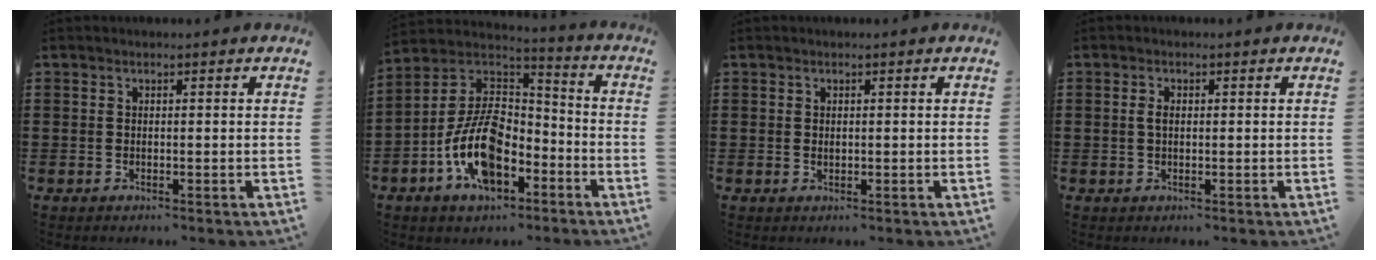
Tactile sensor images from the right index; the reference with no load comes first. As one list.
[{"total": 12.2, "force": [-5.2, 6.9, 8.7], "torque": [-0.208, 0.003, -0.107]}, {"total": 0.5, "force": [0.2, 0.4, 0.3], "torque": [-0.007, 0.002, 0.003]}, {"total": 1.7, "force": [0.2, 0.9, 1.4], "torque": [-0.030, 0.006, 0.002]}]